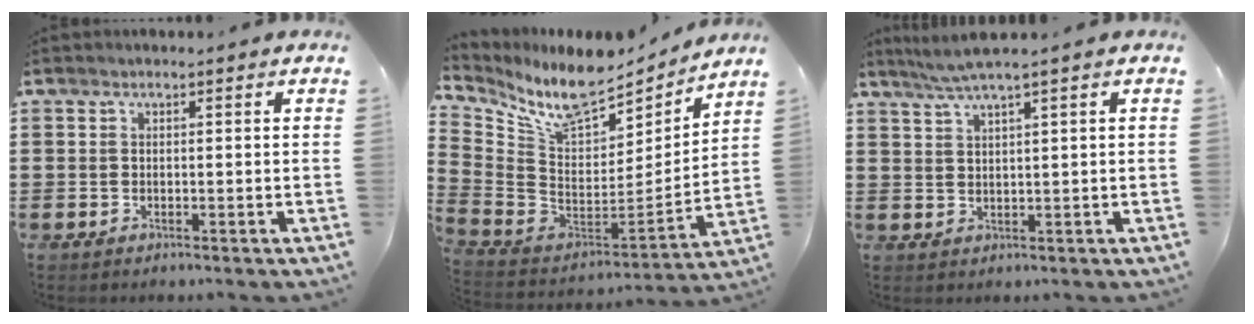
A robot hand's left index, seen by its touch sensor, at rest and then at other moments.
{"total": 10.3, "force": [8.3, 3.2, 5.3], "torque": [-0.125, -0.064, 0.143]}
{"total": 2.9, "force": [2.0, -0.4, 2.0], "torque": [-0.043, 0.000, 0.037]}